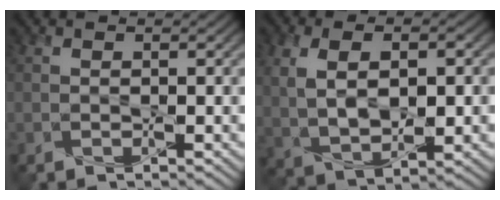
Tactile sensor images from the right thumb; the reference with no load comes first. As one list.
[{"total": 8.8, "force": [1.2, 4.8, 7.3], "torque": [-0.162, 0.001, 0.028]}]